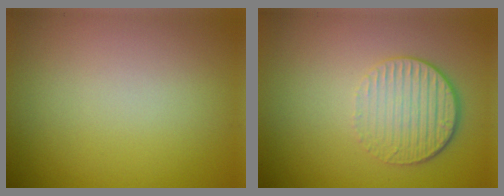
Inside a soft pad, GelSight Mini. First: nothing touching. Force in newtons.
{"total": 4.4, "press": 3.0, "slide": 3.2}